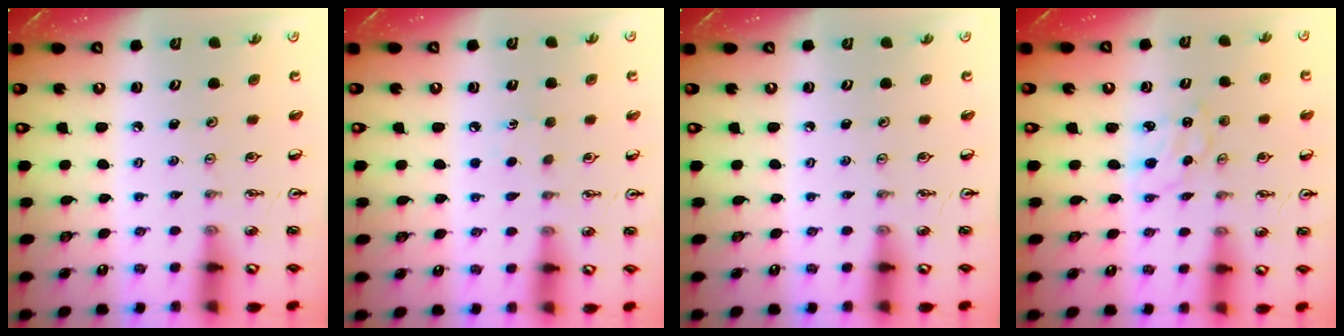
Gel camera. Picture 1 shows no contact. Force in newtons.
{"total": 4.3, "press": 4.3, "slide": 0.4}
{"total": 0.0}
{"total": 1.7, "press": 1.7, "slide": 0.3}